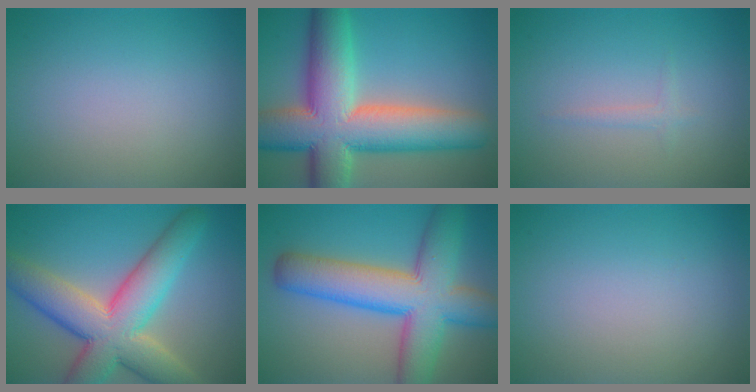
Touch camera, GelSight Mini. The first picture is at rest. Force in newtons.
{"total": 13.8, "press": 13.7, "slide": 0.9}
{"total": 0.9, "press": 0.9, "slide": 0.1}
{"total": 10.5, "press": 10.4, "slide": 0.8}
{"total": 10.9, "press": 10.8, "slide": 0.4}
{"total": 0.0}